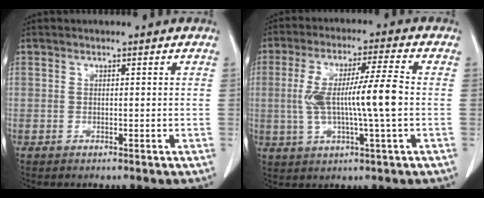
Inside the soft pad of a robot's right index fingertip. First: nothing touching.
{"total": 10.9, "force": [-0.4, 0.2, 10.9], "torque": [-0.214, 0.013, -0.007]}